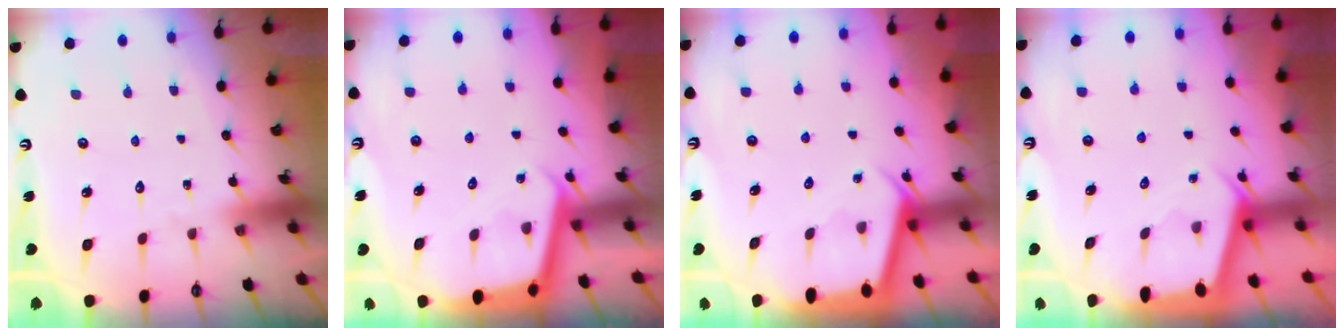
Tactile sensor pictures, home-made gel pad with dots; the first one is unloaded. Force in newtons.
{"total": 3.4, "press": 3.4, "slide": 0.2}
{"total": 2.9, "press": 2.9, "slide": 0.3}
{"total": 2.3, "press": 2.3, "slide": 0.3}